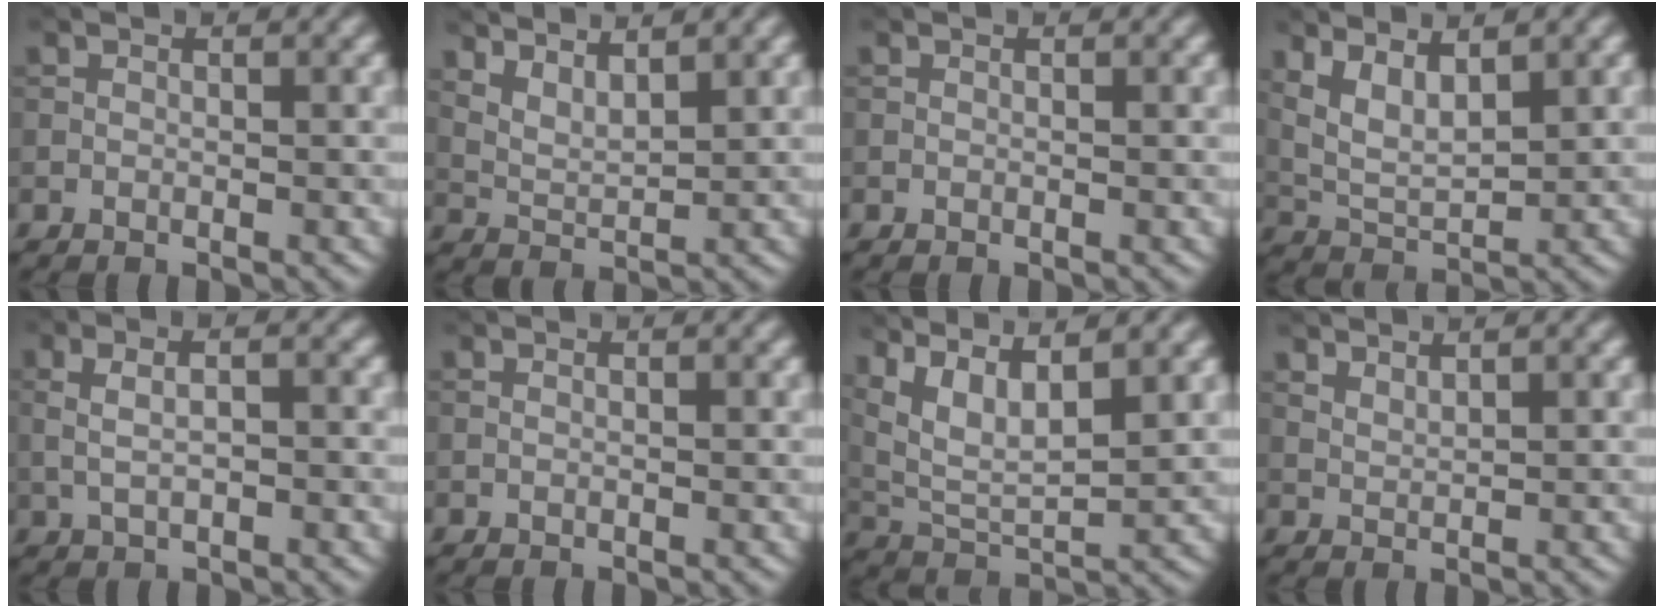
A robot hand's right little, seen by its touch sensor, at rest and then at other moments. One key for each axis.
{"total": 3.3, "fx": 2.7, "fy": 0.8, "fz": 1.7, "tx": -0.035, "ty": -0.001, "tz": 0.055}
{"total": 0.0}
{"total": 4.3, "fx": 2.1, "fy": 1.7, "fz": 3.3, "tx": -0.079, "ty": -0.005, "tz": 0.046}
{"total": 4.0, "fx": 0.6, "fy": 1.9, "fz": 3.4, "tx": -0.058, "ty": 0.009, "tz": 0.007}
{"total": 0.0}
{"total": 8.5, "fx": 4.9, "fy": 3.0, "fz": 6.2, "tx": -0.136, "ty": 0.020, "tz": 0.080}
{"total": 1.3, "fx": 1.2, "fy": 0.2, "fz": 0.5, "tx": -0.012, "ty": -0.002, "tz": 0.027}